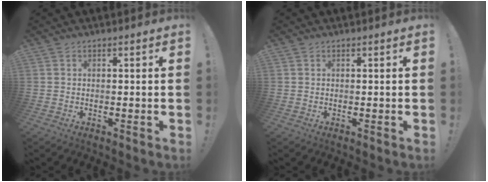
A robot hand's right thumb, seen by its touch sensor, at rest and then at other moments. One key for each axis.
{"total": 0.0}